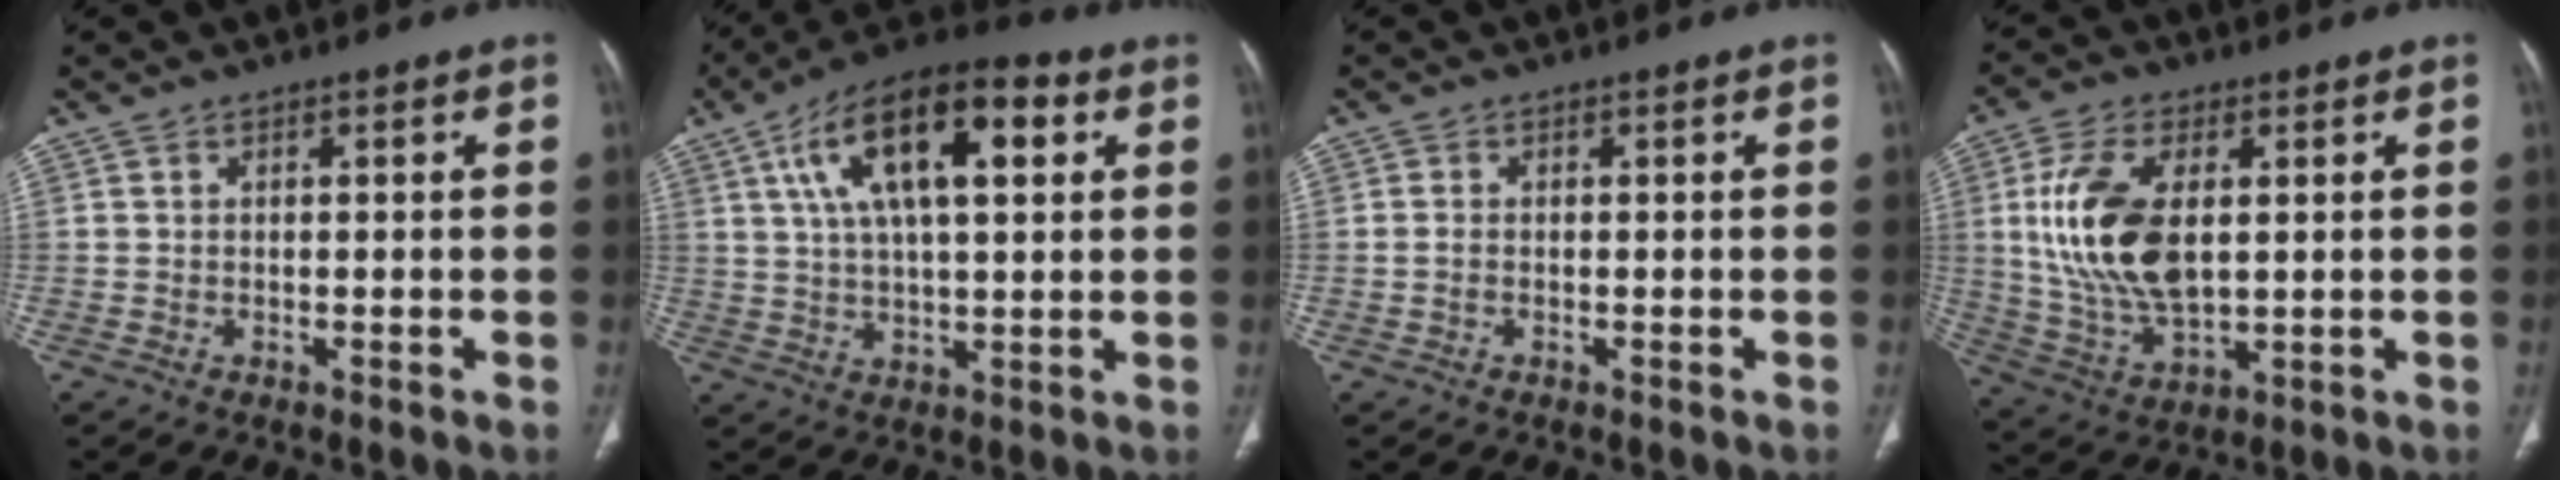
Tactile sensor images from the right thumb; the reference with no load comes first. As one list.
[{"total": 18.7, "force": [6.4, 7.8, 15.7], "torque": [-0.253, 0.010, 0.100]}, {"total": 1.3, "force": [-0.2, 0.8, 1.0], "torque": [-0.025, 0.000, -0.003]}, {"total": 16.1, "force": [2.4, 8.6, 13.4], "torque": [-0.269, -0.010, 0.055]}]